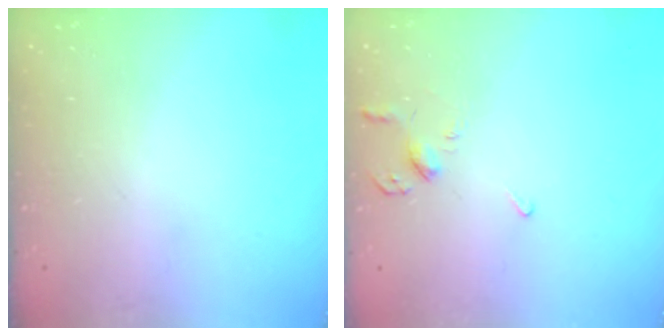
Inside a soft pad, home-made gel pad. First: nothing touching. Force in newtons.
{"total": 3.5, "press": 3.4, "slide": 0.7}